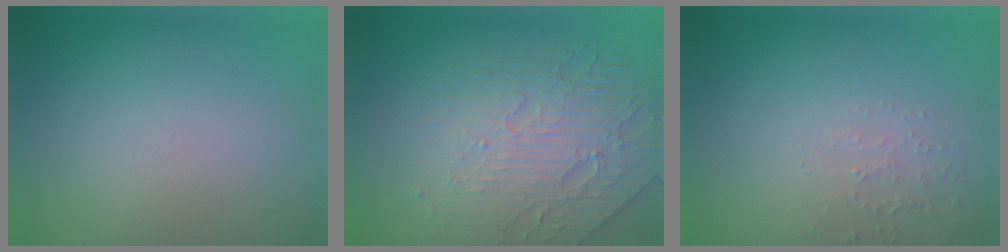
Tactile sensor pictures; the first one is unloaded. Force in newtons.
{"total": 5.0, "press": 4.4, "slide": 2.5}
{"total": 1.3, "press": 1.3, "slide": 0.4}